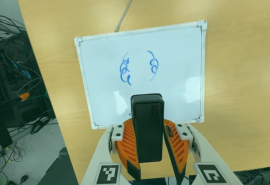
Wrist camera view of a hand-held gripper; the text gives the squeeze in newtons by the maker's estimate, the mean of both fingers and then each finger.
{"total": 8.3, "left": 9.0, "right": 7.6}